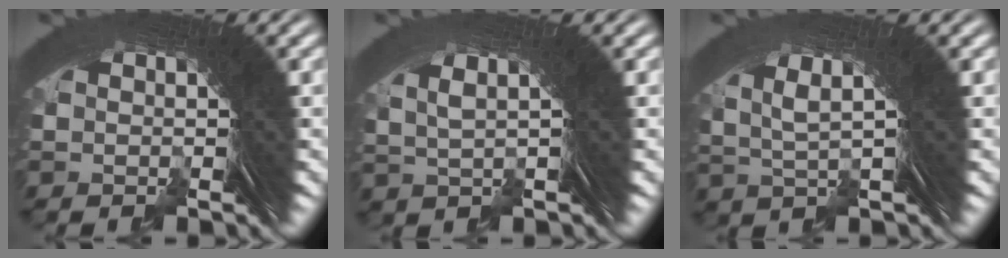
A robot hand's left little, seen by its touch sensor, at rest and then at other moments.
{"total": 3.8, "force": [2.0, 0.7, 3.2], "torque": [-0.054, 0.013, 0.033]}
{"total": 6.2, "force": [3.1, 1.9, 5.0], "torque": [-0.084, 0.021, 0.042]}